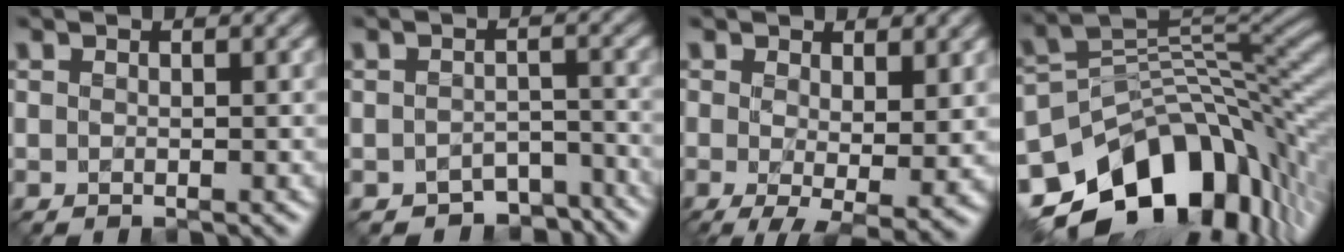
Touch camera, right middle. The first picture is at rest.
{"total": 4.0, "force": [-3.4, 1.9, 1.1], "torque": [-0.006, -0.009, -0.042]}
{"total": 6.1, "force": [-0.2, 2.4, 5.6], "torque": [-0.100, -0.023, 0.005]}
{"total": 13.8, "force": [-6.1, 8.9, 8.6], "torque": [-0.155, 0.004, -0.102]}